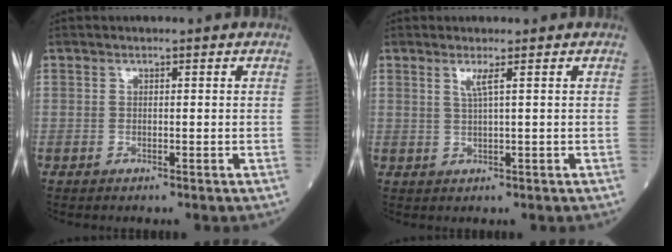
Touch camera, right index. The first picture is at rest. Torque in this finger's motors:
{"motor_torque": [0.28, 0.06, 0.05, 0.03]}